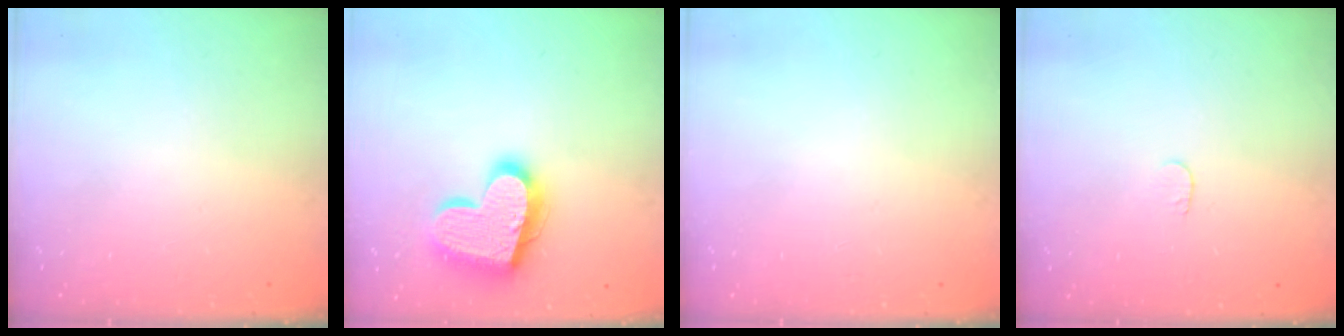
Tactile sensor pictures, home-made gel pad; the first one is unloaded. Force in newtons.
{"total": 19.0, "press": 18.9, "slide": 1.6}
{"total": 0.0}
{"total": 3.6, "press": 3.6, "slide": 0.3}